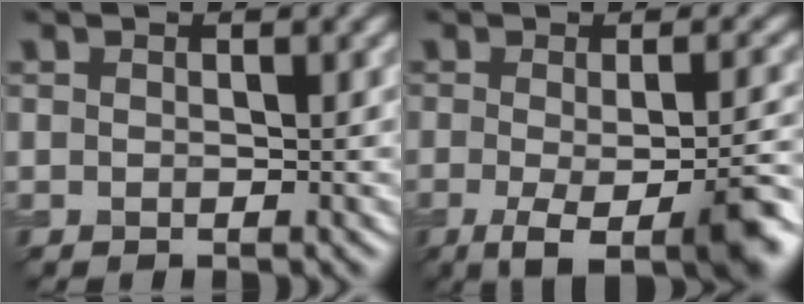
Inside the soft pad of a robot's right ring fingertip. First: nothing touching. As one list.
[{"total": 8.3, "force": [-3.2, 2.4, 7.3], "torque": [-0.105, -0.012, -0.048]}]